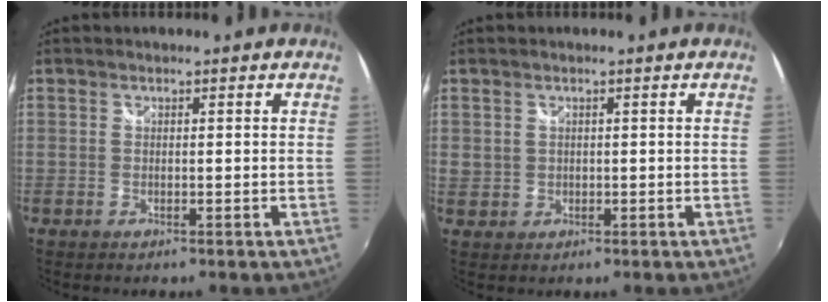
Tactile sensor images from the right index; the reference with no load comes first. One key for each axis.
{"total": 2.6, "fx": 0.8, "fy": 2.4, "fz": 0.9, "tx": -0.011, "ty": 0.004, "tz": 0.019}